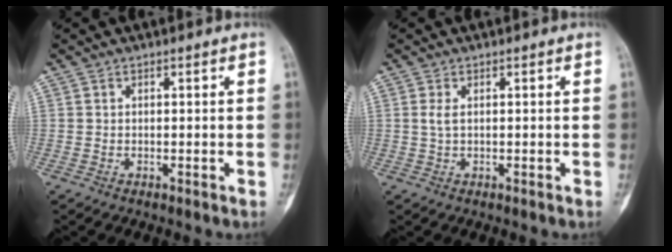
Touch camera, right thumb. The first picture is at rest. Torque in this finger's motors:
{"motor_torque": [0.01, 0.27, 0.05, -0.11, 0.10]}